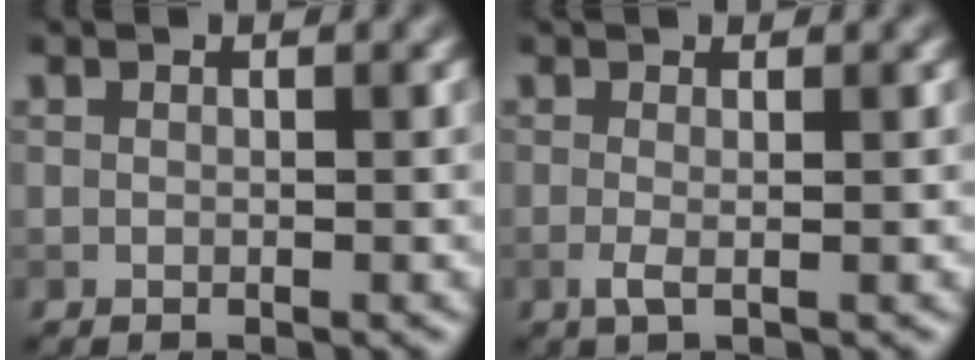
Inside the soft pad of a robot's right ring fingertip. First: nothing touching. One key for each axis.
{"total": 1.5, "fx": -0.2, "fy": 0.3, "fz": 1.4, "tx": -0.026, "ty": -0.005, "tz": -0.006}